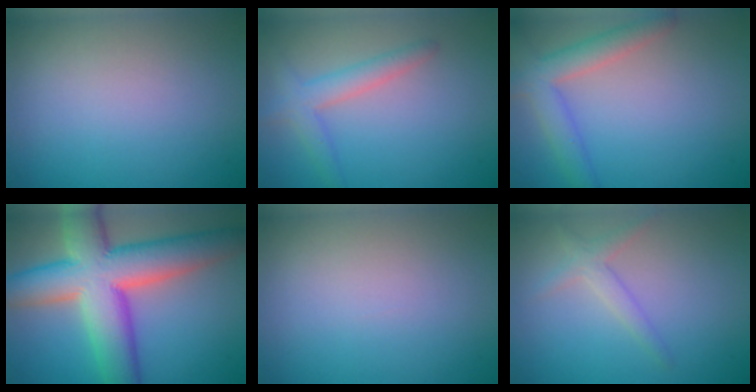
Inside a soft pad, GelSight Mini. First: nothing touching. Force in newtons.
{"total": 2.7, "press": 2.7, "slide": 0.3}
{"total": 4.2, "press": 4.2, "slide": 0.2}
{"total": 12.2, "press": 12.2, "slide": 0.7}
{"total": 0.0}
{"total": 1.8, "press": 1.8, "slide": 0.1}